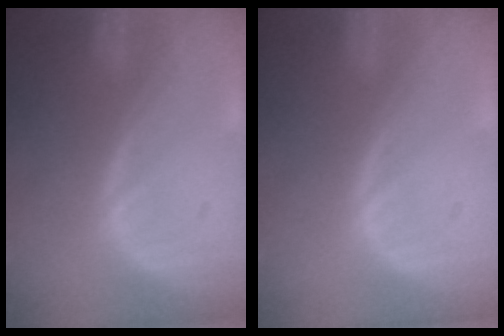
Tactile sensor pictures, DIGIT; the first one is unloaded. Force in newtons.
{"total": 0.0}